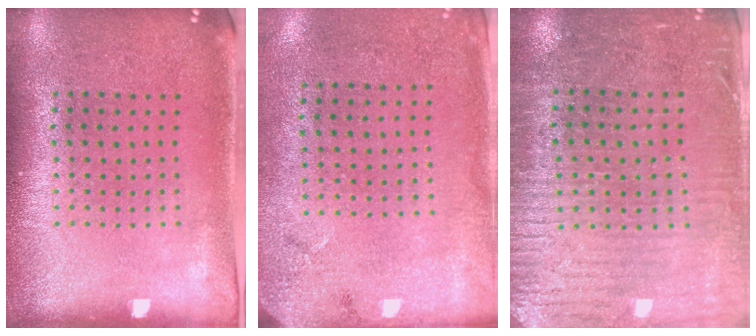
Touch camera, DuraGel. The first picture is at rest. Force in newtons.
{"total": 2.7, "press": 2.1, "slide": 1.7}
{"total": 3.2, "press": 2.9, "slide": 1.3}